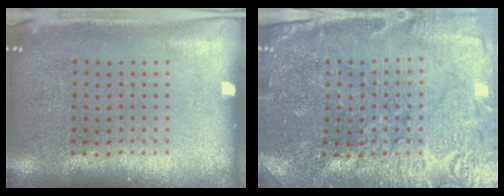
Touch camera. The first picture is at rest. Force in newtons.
{"total": 3.7, "press": 3.6, "slide": 0.9}